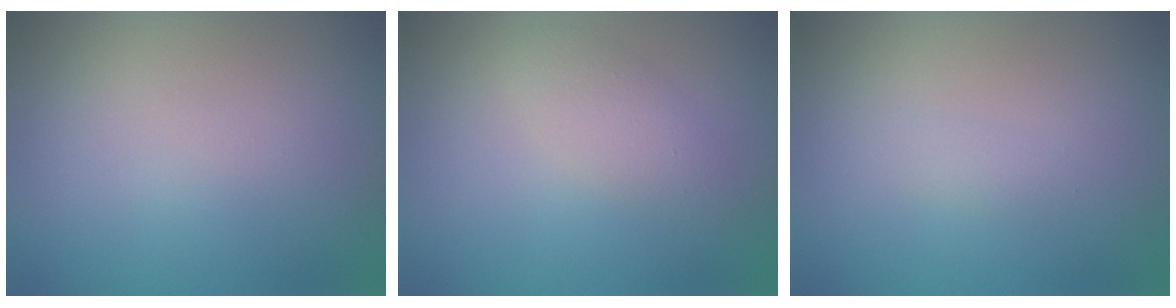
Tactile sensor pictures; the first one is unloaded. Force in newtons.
{"total": 2.0, "press": 2.0, "slide": 0.1}
{"total": 0.6, "press": 0.6, "slide": 0.0}